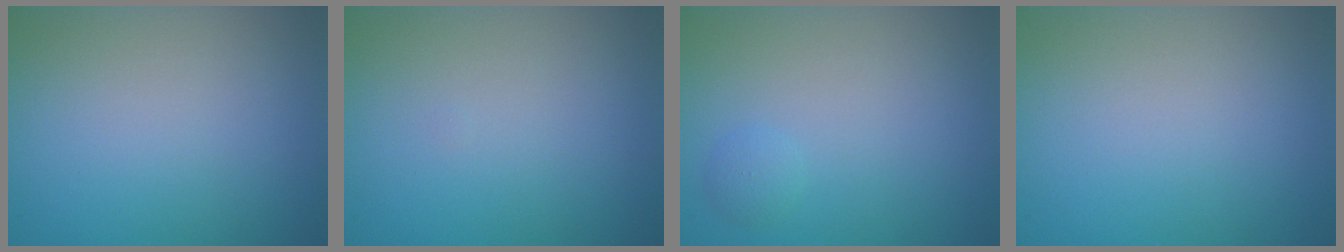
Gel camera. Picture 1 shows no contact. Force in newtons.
{"total": 0.0}
{"total": 0.9, "press": 0.9, "slide": 0.0}
{"total": 0.0}